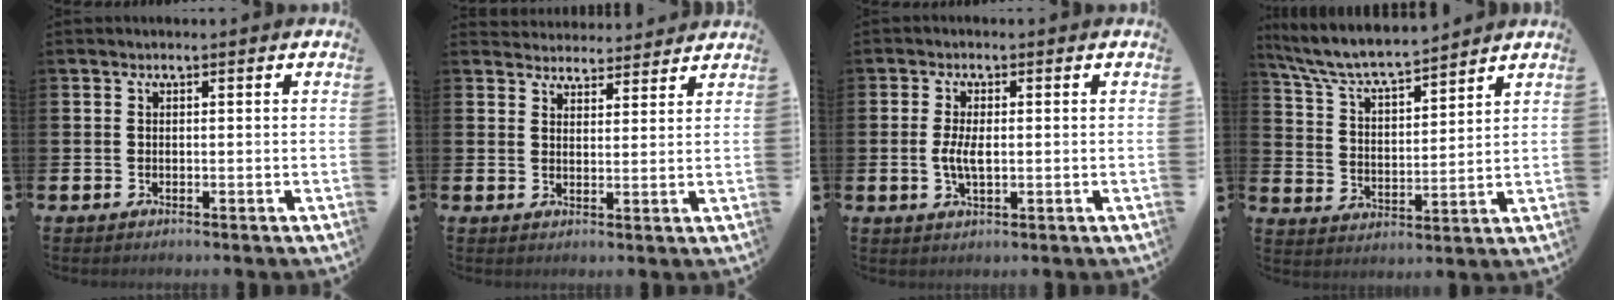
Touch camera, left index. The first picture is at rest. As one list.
[{"total": 3.8, "force": [3.7, 0.7, -0.4], "torque": [-0.002, -0.022, 0.068]}, {"total": 3.4, "force": [-0.1, 1.5, 3.1], "torque": [-0.058, -0.001, -0.007]}, {"total": 7.3, "force": [6.9, 0.9, 2.4], "torque": [-0.074, -0.047, 0.118]}]